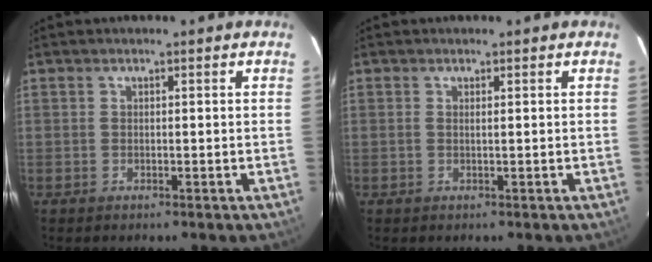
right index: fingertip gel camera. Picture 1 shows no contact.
{"total": 0.5, "force": [0.2, -0.2, 0.4], "torque": [-0.011, 0.000, 0.003]}